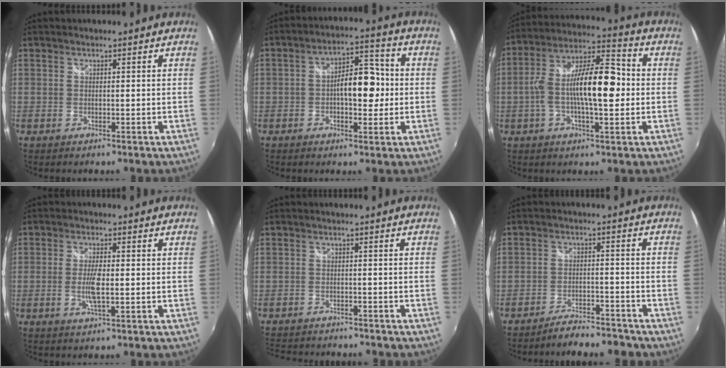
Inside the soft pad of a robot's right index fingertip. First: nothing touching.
{"total": 8.9, "force": [-0.8, 4.4, 7.7], "torque": [-0.126, 0.024, -0.009]}
{"total": 14.5, "force": [-0.9, 4.5, 13.7], "torque": [-0.251, 0.019, -0.021]}
{"total": 4.4, "force": [-0.5, 0.9, 4.2], "torque": [-0.084, -0.001, -0.009]}
{"total": 8.9, "force": [-8.2, 2.2, 2.8], "torque": [-0.076, -0.011, -0.122]}
{"total": 7.1, "force": [-6.8, 1.4, 1.8], "torque": [-0.052, 0.012, -0.094]}